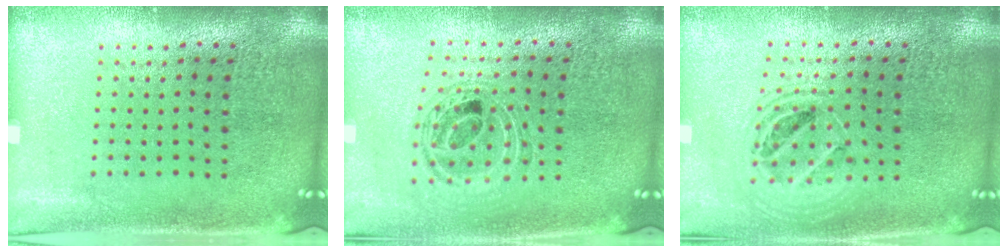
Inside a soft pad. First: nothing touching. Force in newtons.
{"total": 0.9, "press": 0.8, "slide": 0.2}
{"total": 1.4, "press": 1.3, "slide": 0.6}